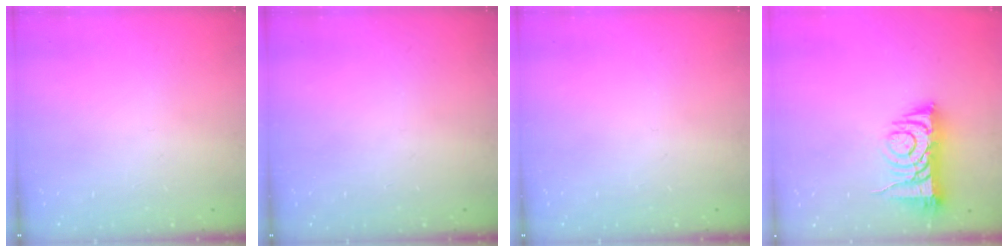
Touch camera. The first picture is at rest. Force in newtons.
{"total": 0.0}
{"total": 0.0}
{"total": 8.4, "press": 8.3, "slide": 0.9}